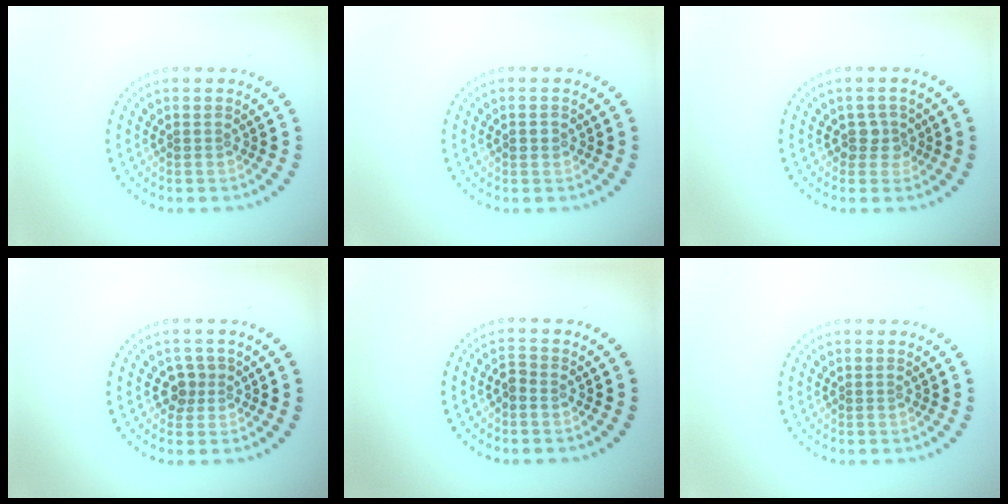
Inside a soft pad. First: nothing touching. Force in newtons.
{"total": 1.2, "press": 1.2, "slide": 0.1}
{"total": 1.6, "press": 1.3, "slide": 0.9}
{"total": 1.8, "press": 1.5, "slide": 1.0}
{"total": 1.0, "press": 1.0, "slide": 0.3}
{"total": 0.0}